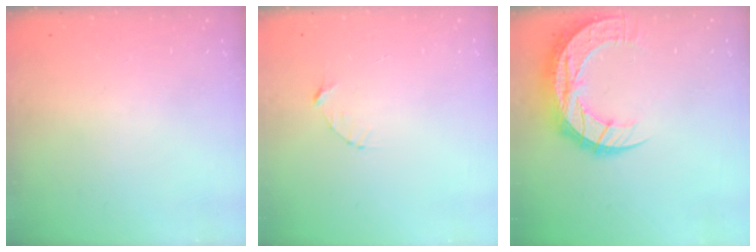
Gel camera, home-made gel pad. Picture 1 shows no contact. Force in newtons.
{"total": 3.1, "press": 3.1, "slide": 0.3}
{"total": 15.8, "press": 15.7, "slide": 1.1}